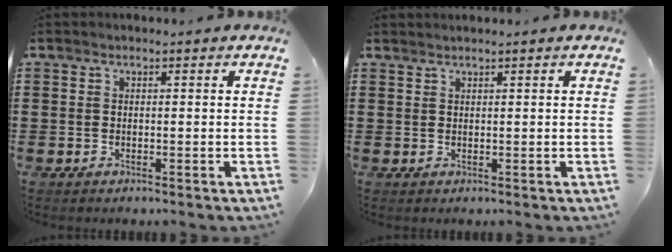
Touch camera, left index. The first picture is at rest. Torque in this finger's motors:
{"motor_torque": [0.97, 0.68, 0.51, 0.04]}